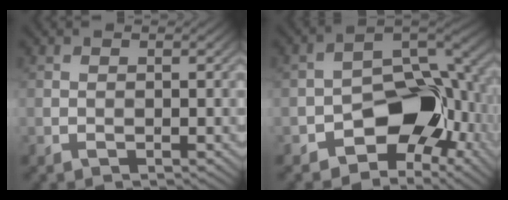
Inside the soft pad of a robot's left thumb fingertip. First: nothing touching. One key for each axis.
{"total": 11.2, "fx": -4.4, "fy": 7.1, "fz": 7.5, "tx": -0.108, "ty": -0.009, "tz": -0.077}